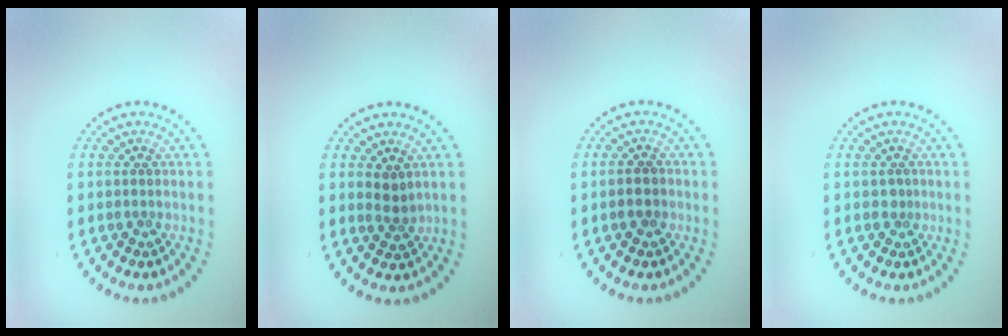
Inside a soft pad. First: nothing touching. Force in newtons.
{"total": 1.5, "press": 1.3, "slide": 0.8}
{"total": 1.7, "press": 1.6, "slide": 0.5}
{"total": 0.9, "press": 0.6, "slide": 0.6}